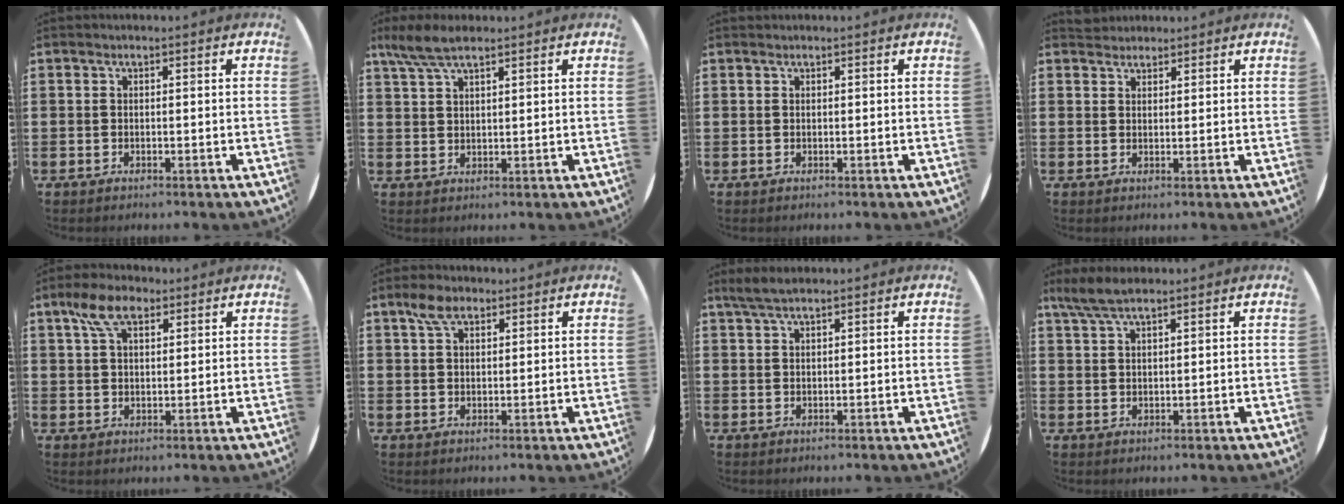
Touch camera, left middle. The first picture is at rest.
{"total": 5.1, "force": [3.9, 1.3, 3.0], "torque": [-0.066, 0.001, 0.071]}
{"total": 0.0}
{"total": 1.9, "force": [1.8, 0.5, -0.2], "torque": [0.009, 0.002, 0.035]}
{"total": 6.2, "force": [3.8, 3.2, 3.7], "torque": [-0.075, 0.010, 0.067]}
{"total": 3.9, "force": [2.7, 2.0, 2.0], "torque": [-0.036, 0.005, 0.047]}
{"total": 2.7, "force": [2.2, 0.6, 1.5], "torque": [-0.033, 0.005, 0.040]}
{"total": 4.2, "force": [3.3, 1.0, 2.4], "torque": [-0.054, 0.002, 0.060]}